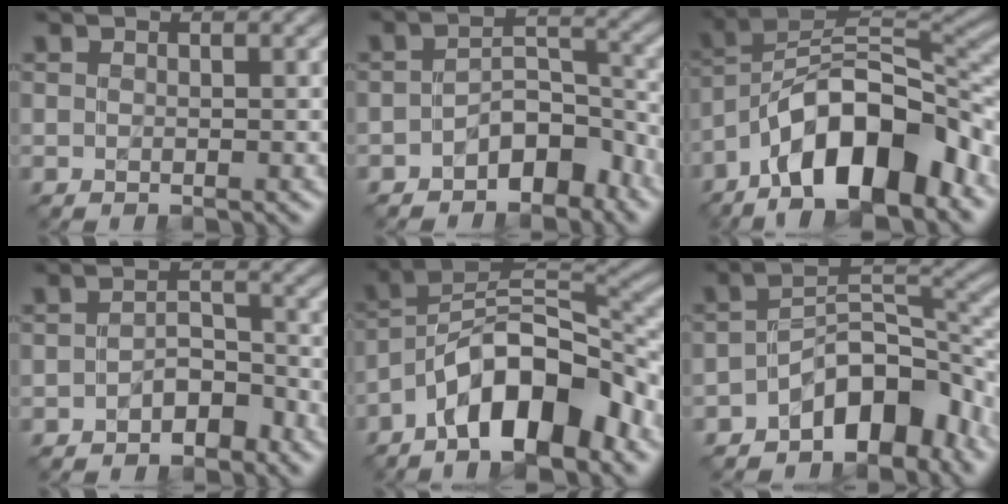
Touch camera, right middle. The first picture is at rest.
{"total": 4.4, "force": [-2.7, 2.3, 2.6], "torque": [-0.035, 0.008, -0.051]}
{"total": 12.6, "force": [-7.0, 5.0, 9.3], "torque": [-0.138, 0.018, -0.130]}
{"total": 2.9, "force": [-1.6, 1.6, 1.7], "torque": [-0.025, 0.009, -0.030]}
{"total": 10.4, "force": [-5.9, 3.8, 7.6], "torque": [-0.108, 0.019, -0.115]}
{"total": 7.3, "force": [-4.3, 3.5, 4.7], "torque": [-0.049, 0.011, -0.083]}